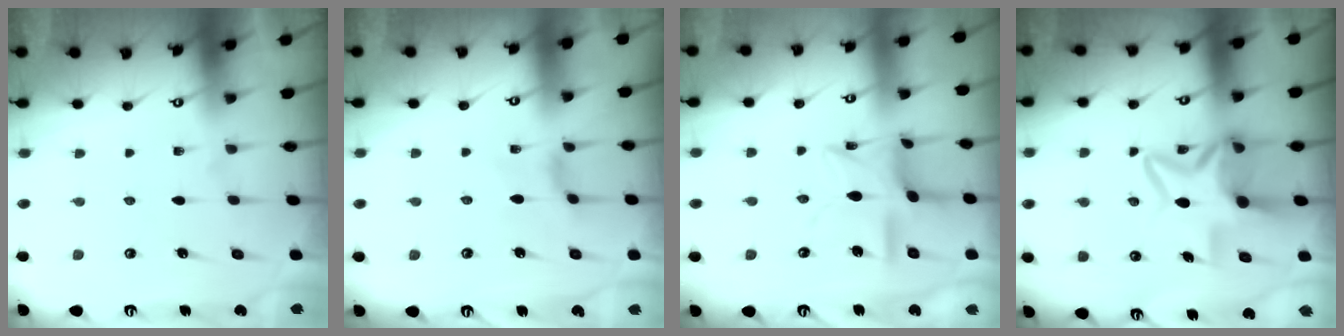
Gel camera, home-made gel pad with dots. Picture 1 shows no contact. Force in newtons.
{"total": 1.6, "press": 1.5, "slide": 0.4}
{"total": 11.5, "press": 11.5, "slide": 0.8}
{"total": 9.9, "press": 9.9, "slide": 1.0}